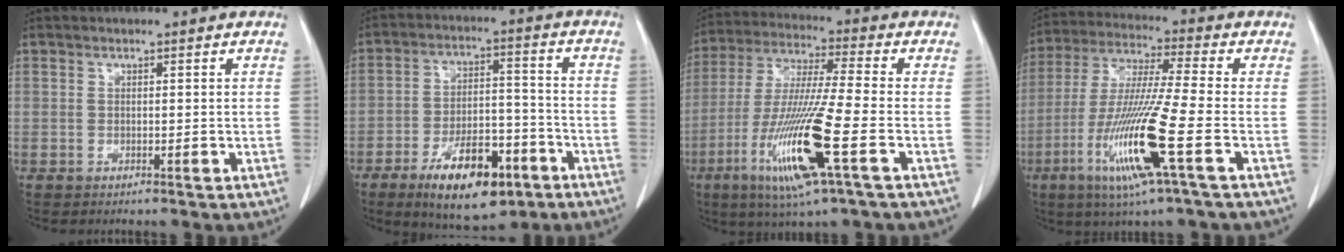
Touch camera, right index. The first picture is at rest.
{"total": 13.8, "force": [-7.9, 5.4, 10.0], "torque": [-0.162, 0.003, -0.122]}
{"total": 16.1, "force": [-6.1, 0.1, 14.9], "torque": [-0.309, -0.027, -0.114]}
{"total": 15.3, "force": [-5.6, -0.8, 14.2], "torque": [-0.295, -0.026, -0.111]}